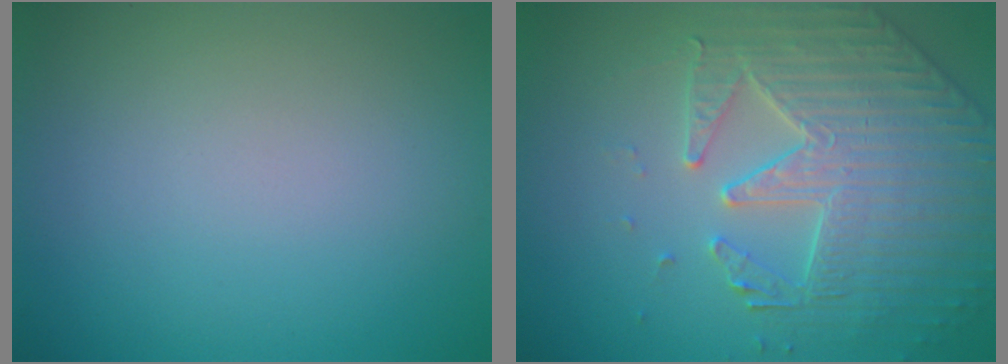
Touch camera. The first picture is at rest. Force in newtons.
{"total": 4.4, "press": 4.4, "slide": 0.3}